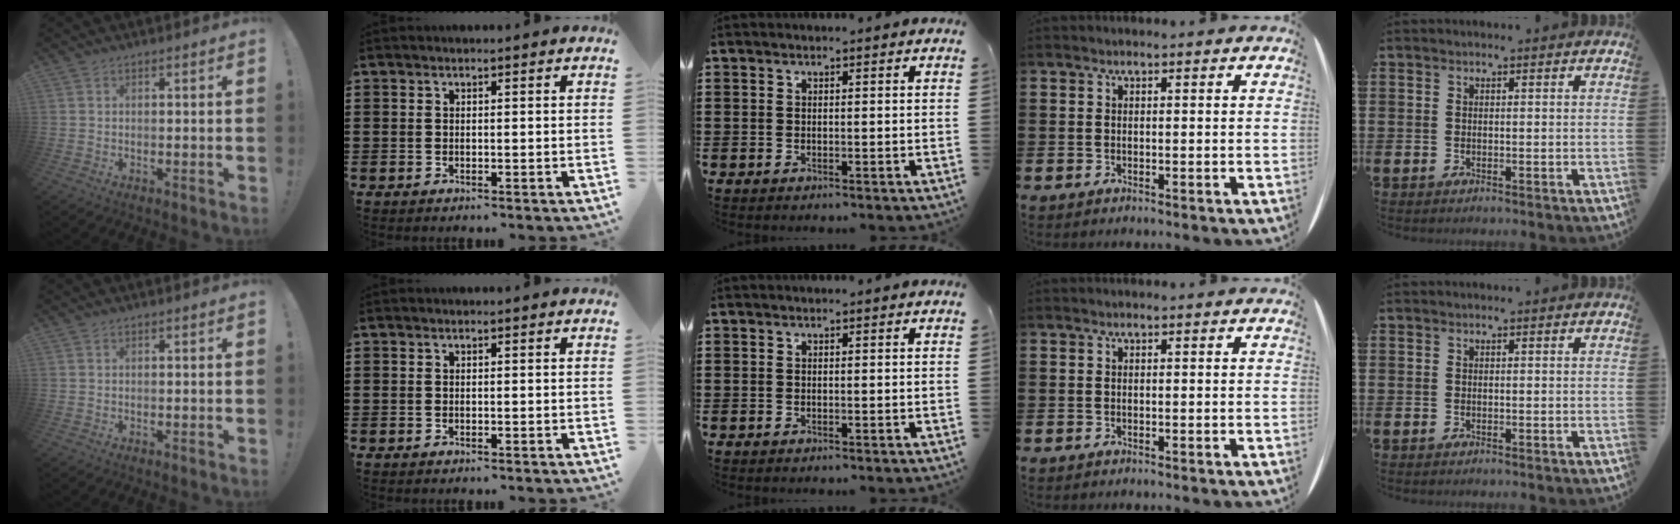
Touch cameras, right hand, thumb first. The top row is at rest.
{}